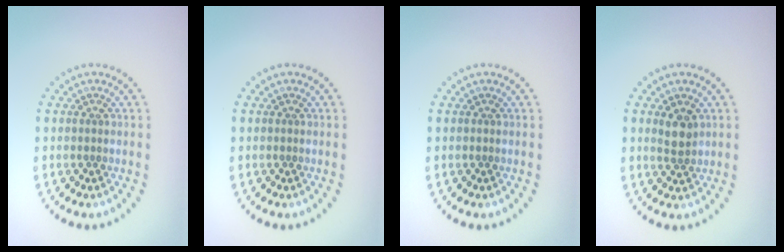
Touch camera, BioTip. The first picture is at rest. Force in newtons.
{"total": 0.0}
{"total": 0.0}
{"total": 1.9, "press": 1.8, "slide": 0.8}